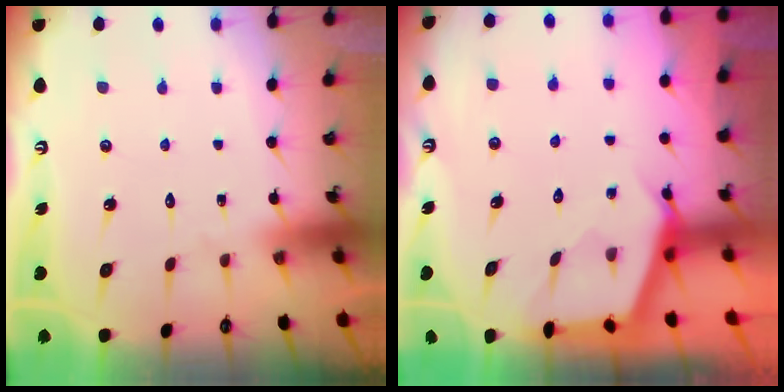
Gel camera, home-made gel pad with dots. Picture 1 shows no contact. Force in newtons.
{"total": 2.6, "press": 2.6, "slide": 0.4}